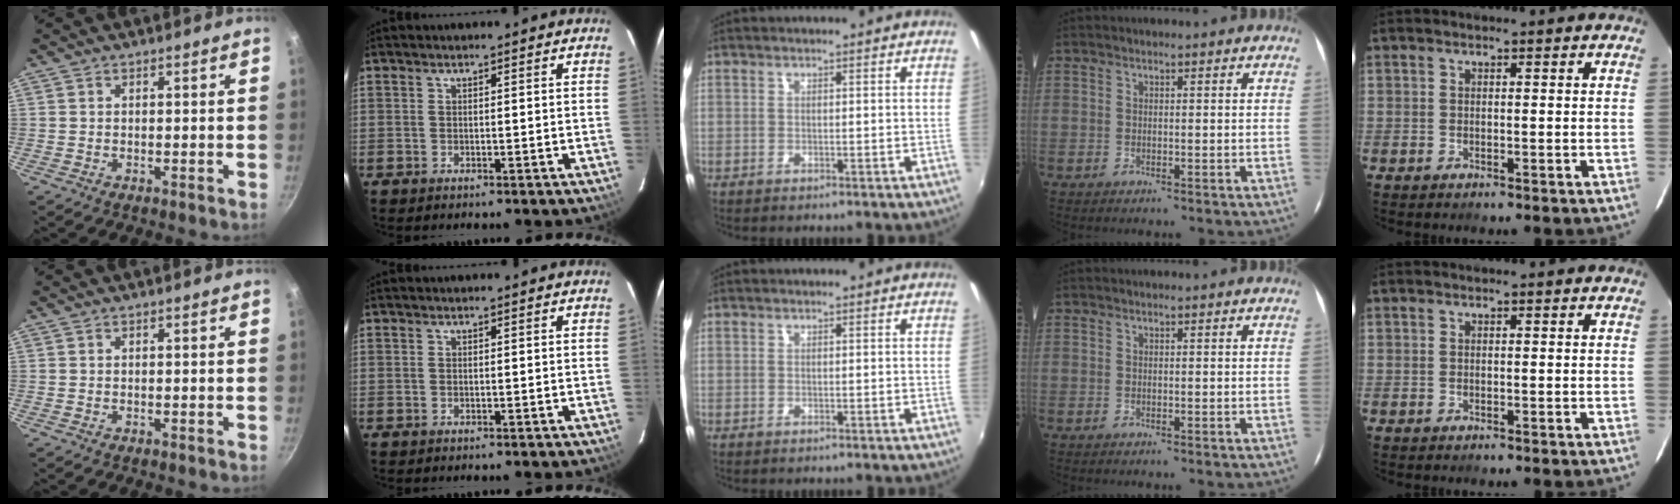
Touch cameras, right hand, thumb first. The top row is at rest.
{}